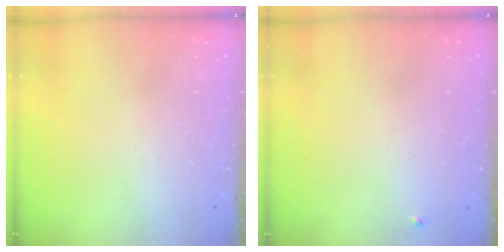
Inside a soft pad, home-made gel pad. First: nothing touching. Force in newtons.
{"total": 3.5, "press": 3.4, "slide": 0.5}